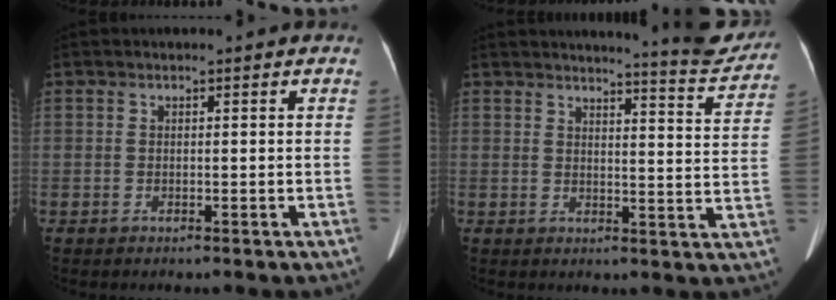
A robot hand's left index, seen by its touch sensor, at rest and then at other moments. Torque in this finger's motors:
{"motor_torque": [-0.40, -1.12, -0.11, 0.00]}